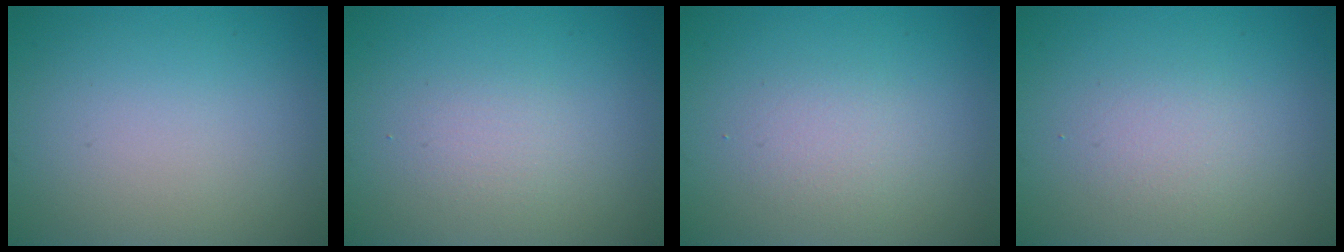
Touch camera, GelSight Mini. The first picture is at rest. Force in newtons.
{"total": 1.3, "press": 1.3, "slide": 0.1}
{"total": 1.7, "press": 1.7, "slide": 0.2}
{"total": 1.7, "press": 1.7, "slide": 0.2}